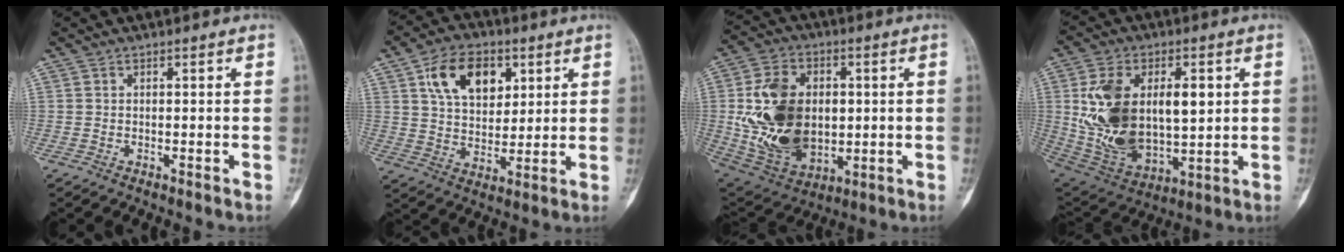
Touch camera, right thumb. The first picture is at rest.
{"total": 13.2, "force": [5.4, 8.4, 8.6], "torque": [-0.112, -0.014, 0.097]}
{"total": 21.0, "force": [0.6, 14.4, 15.3], "torque": [-0.260, -0.006, 0.032]}
{"total": 22.1, "force": [3.1, 12.9, 17.7], "torque": [-0.309, -0.015, 0.074]}